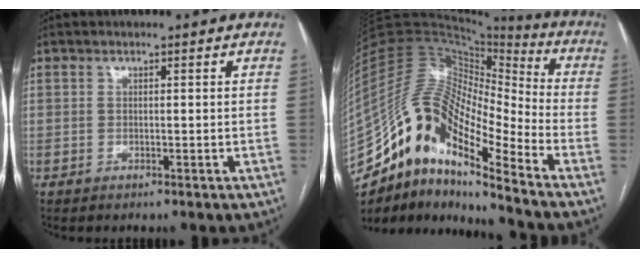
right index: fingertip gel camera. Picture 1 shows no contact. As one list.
[{"total": 21.0, "force": [-14.2, 5.2, 14.5], "torque": [-0.296, 0.024, -0.257]}]